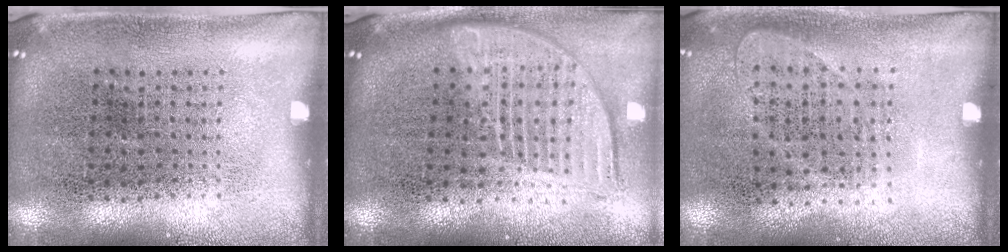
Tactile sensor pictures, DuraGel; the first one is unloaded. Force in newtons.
{"total": 1.8, "press": 1.5, "slide": 1.0}
{"total": 0.9, "press": 0.8, "slide": 0.4}